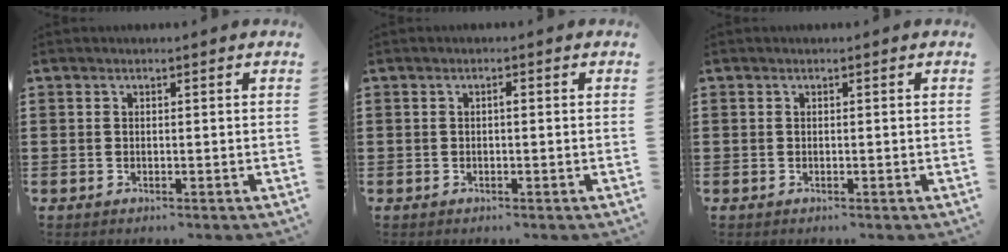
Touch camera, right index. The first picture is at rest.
{"total": 0.9, "force": [0.0, 0.2, 0.8], "torque": [-0.017, -0.002, 0.000]}
{"total": 0.0}